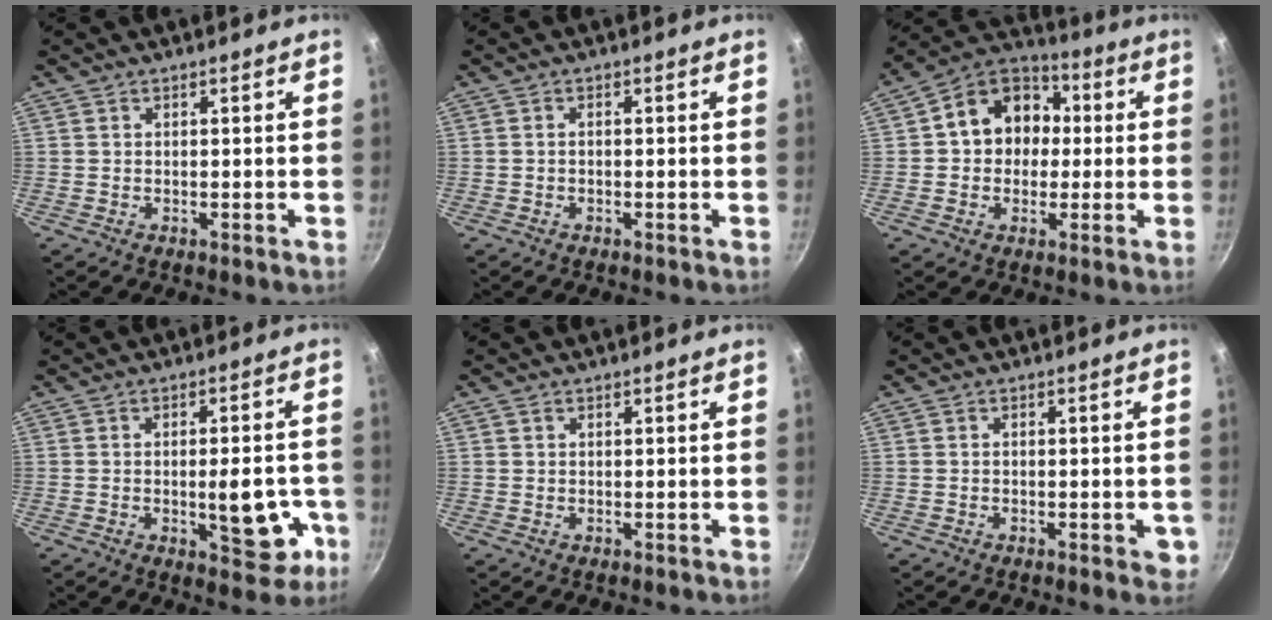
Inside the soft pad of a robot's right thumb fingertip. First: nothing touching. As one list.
[{"total": 0.7, "force": [-0.3, 0.4, 0.5], "torque": [-0.014, 0.008, -0.005]}, {"total": 13.4, "force": [1.1, 11.1, 7.4], "torque": [-0.073, 0.031, -0.002]}, {"total": 10.6, "force": [-2.6, 4.4, 9.2], "torque": [-0.096, 0.008, -0.028]}, {"total": 0.6, "force": [0.3, 0.5, 0.2], "torque": [-0.004, 0.001, 0.005]}, {"total": 2.6, "force": [-0.8, 1.2, 2.2], "torque": [-0.019, 0.001, -0.011]}]